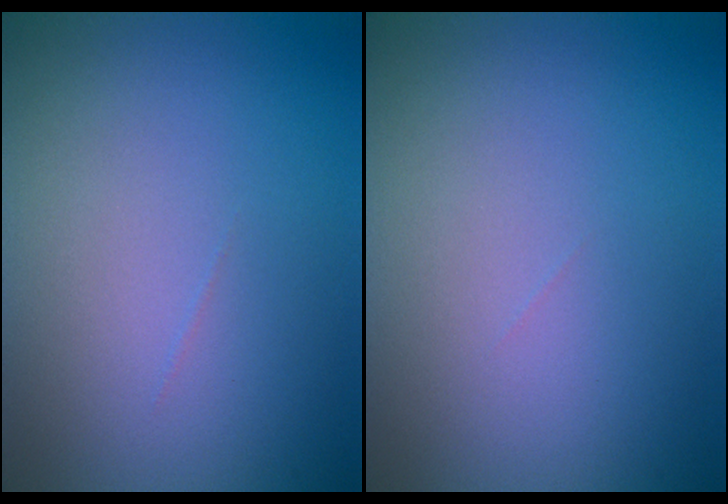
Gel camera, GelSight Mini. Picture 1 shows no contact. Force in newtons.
{"total": 0.0}